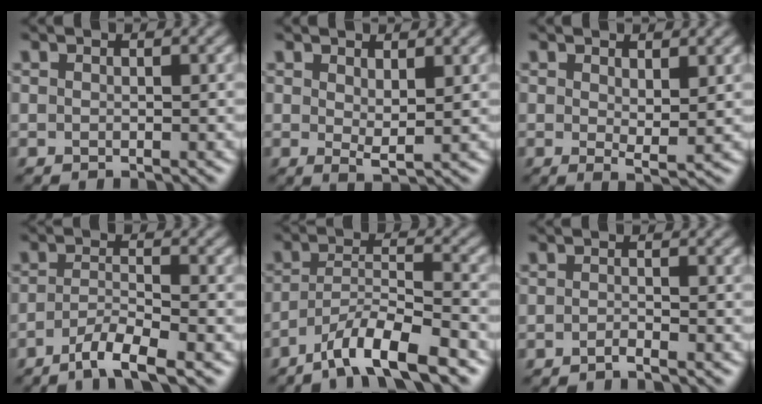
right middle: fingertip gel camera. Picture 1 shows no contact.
{"total": 1.9, "force": [1.0, 0.6, 1.5], "torque": [-0.029, -0.008, 0.020]}
{"total": 2.0, "force": [0.8, 0.6, 1.7], "torque": [-0.029, -0.010, 0.017]}
{"total": 4.1, "force": [-2.7, 0.8, 3.0], "torque": [-0.053, -0.003, -0.056]}
{"total": 7.5, "force": [-5.5, 1.5, 4.9], "torque": [-0.080, 0.003, -0.099]}
{"total": 0.9, "force": [-0.7, 0.1, 0.6], "torque": [-0.010, 0.001, -0.015]}